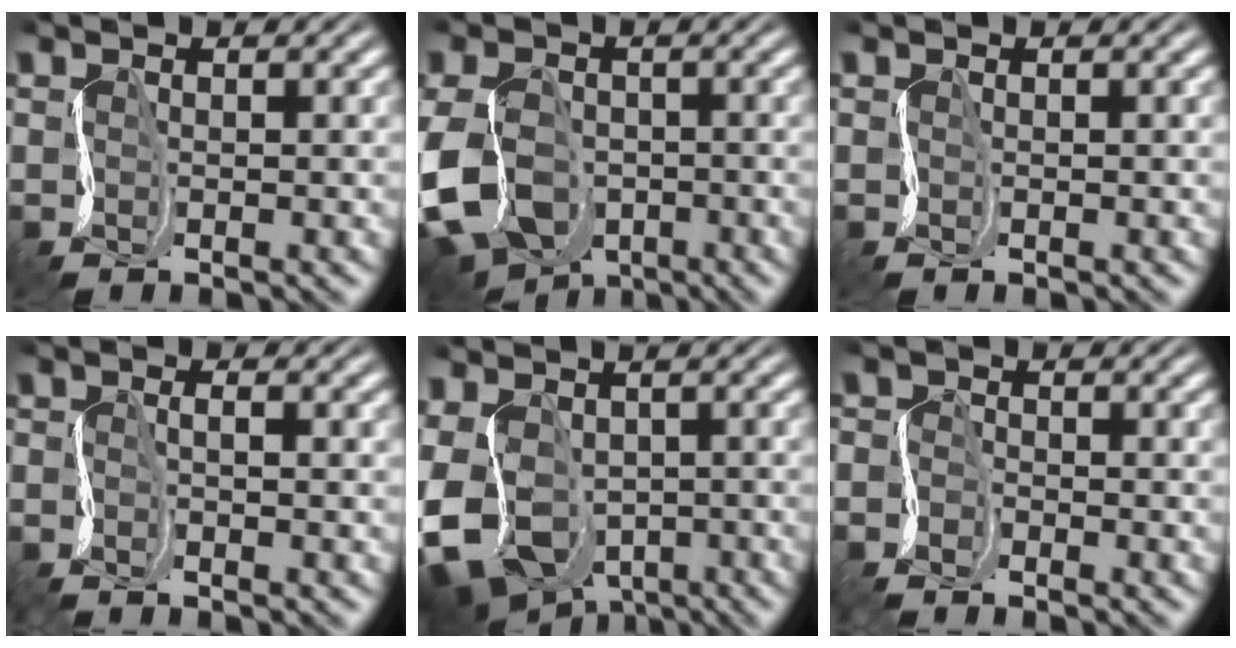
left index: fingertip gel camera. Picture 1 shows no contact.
{"total": 11.6, "force": [-5.4, 8.3, 6.0], "torque": [-0.139, -0.042, -0.087]}
{"total": 0.0}
{"total": 1.6, "force": [-1.5, -0.2, 0.5], "torque": [-0.014, -0.003, -0.031]}
{"total": 12.0, "force": [-5.3, 8.2, 7.0], "torque": [-0.152, -0.044, -0.063]}
{"total": 2.5, "force": [-2.4, 0.6, -0.2], "torque": [-0.001, -0.004, -0.053]}